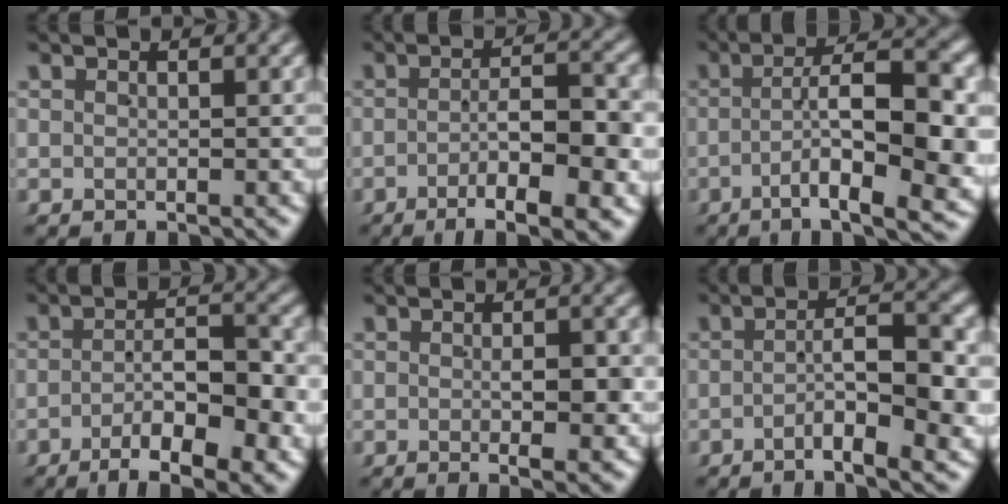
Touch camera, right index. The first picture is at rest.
{"total": 8.0, "force": [-4.5, 1.9, 6.3], "torque": [-0.086, -0.012, -0.060]}
{"total": 10.8, "force": [-2.7, 3.4, 9.9], "torque": [-0.133, -0.021, -0.032]}
{"total": 9.1, "force": [-5.5, 3.1, 6.6], "torque": [-0.089, -0.017, -0.076]}
{"total": 3.6, "force": [-0.5, 0.9, 3.5], "torque": [-0.044, -0.005, -0.009]}
{"total": 6.2, "force": [-2.5, 1.2, 5.6], "torque": [-0.081, -0.006, -0.034]}